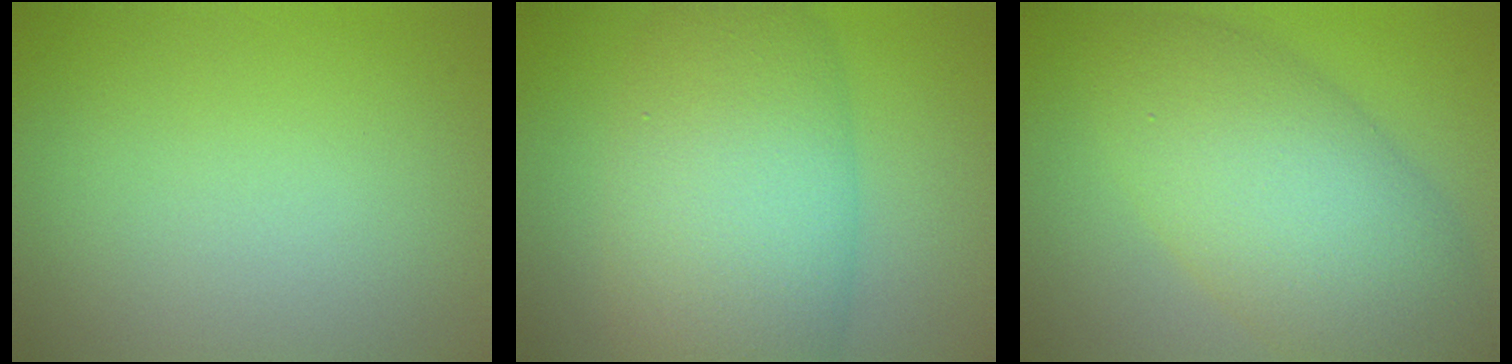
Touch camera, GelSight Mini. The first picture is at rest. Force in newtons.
{"total": 10.7, "press": 10.7, "slide": 0.1}
{"total": 9.1, "press": 9.1, "slide": 0.0}